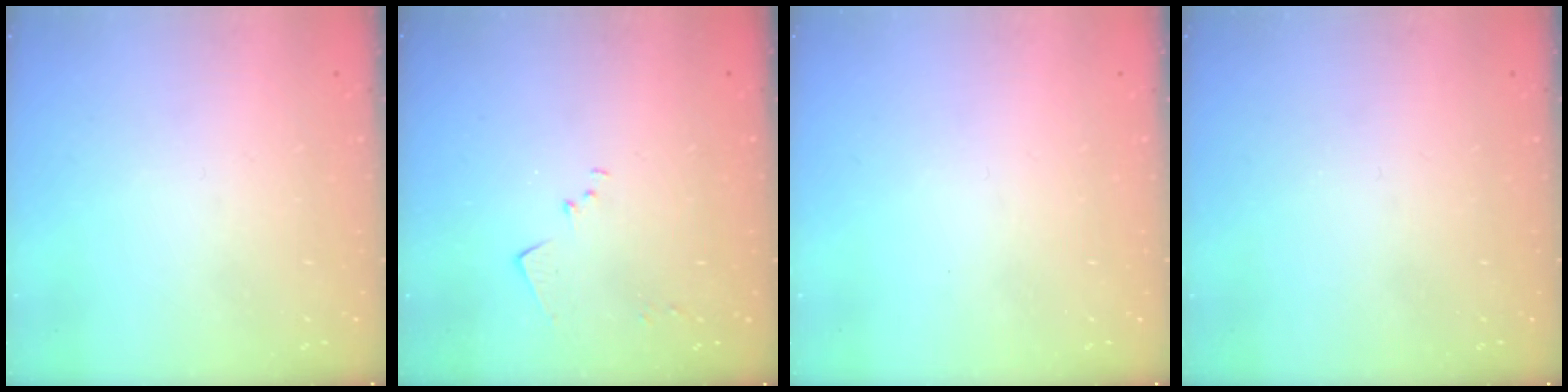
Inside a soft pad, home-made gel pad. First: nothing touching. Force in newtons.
{"total": 7.4, "press": 7.4, "slide": 0.8}
{"total": 0.0}
{"total": 0.0}